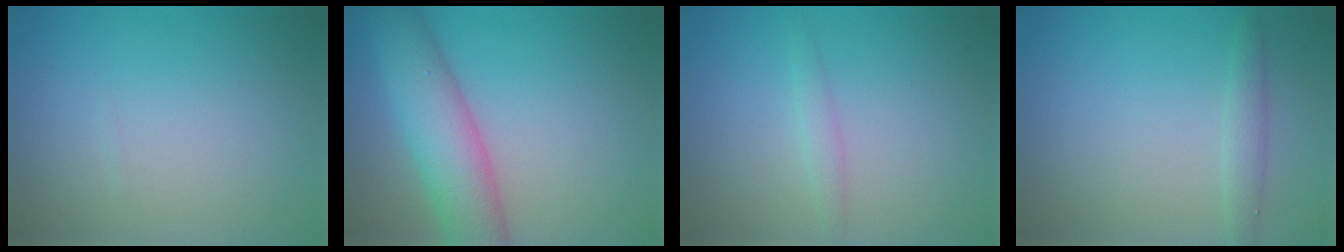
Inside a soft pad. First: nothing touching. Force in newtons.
{"total": 7.2, "press": 7.2, "slide": 0.3}
{"total": 1.2, "press": 1.2, "slide": 0.1}
{"total": 1.5, "press": 1.5, "slide": 0.0}